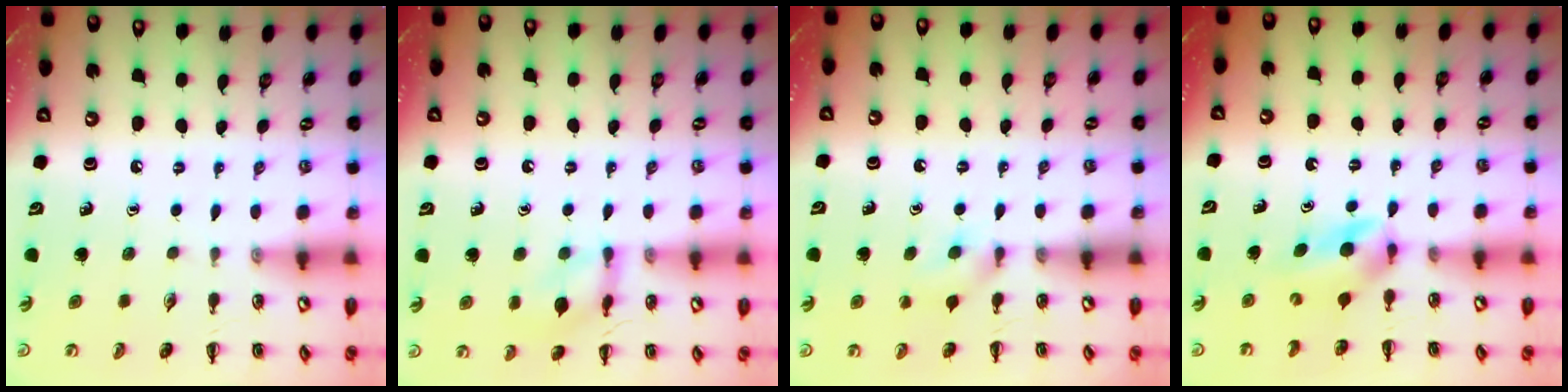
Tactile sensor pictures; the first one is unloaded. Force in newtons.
{"total": 10.4, "press": 10.4, "slide": 0.5}
{"total": 5.3, "press": 5.0, "slide": 1.6}
{"total": 3.9, "press": 3.8, "slide": 1.0}